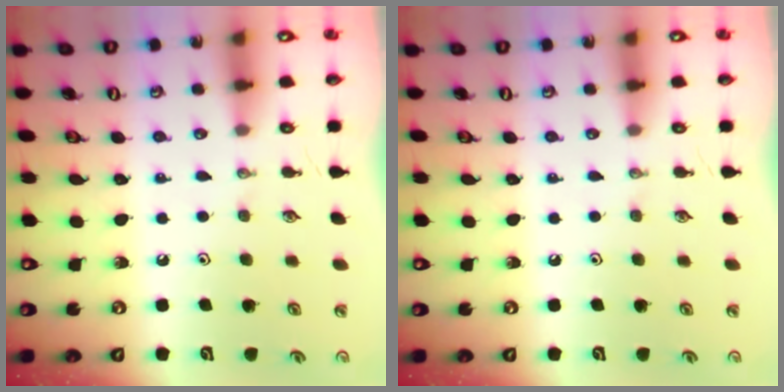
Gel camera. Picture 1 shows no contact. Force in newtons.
{"total": 0.0}